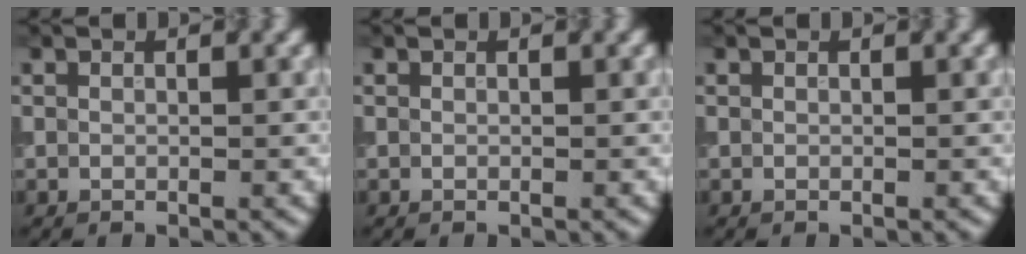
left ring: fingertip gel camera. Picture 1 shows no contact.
{"total": 0.0}
{"total": 0.0}